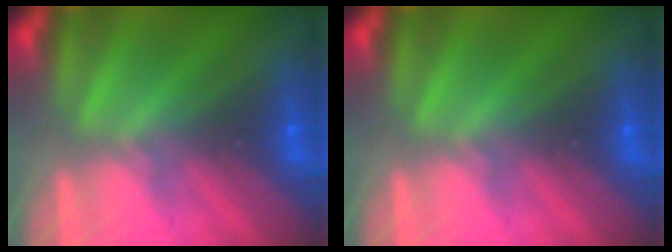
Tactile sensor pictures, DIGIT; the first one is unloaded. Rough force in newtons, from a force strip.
{"total": 0.0}